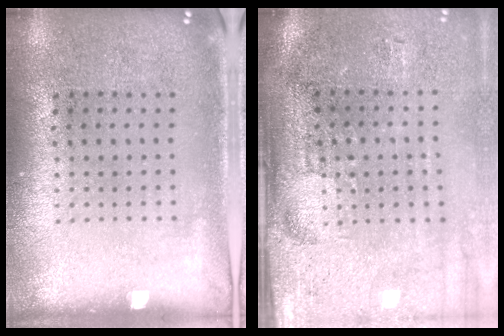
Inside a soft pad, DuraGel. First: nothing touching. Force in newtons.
{"total": 4.7, "press": 3.9, "slide": 2.6}